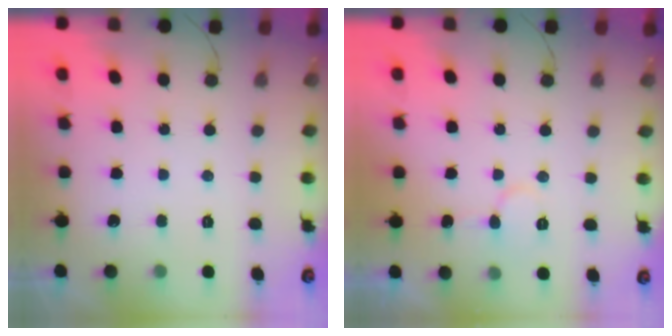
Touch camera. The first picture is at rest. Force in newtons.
{"total": 6.1, "press": 6.1, "slide": 0.2}